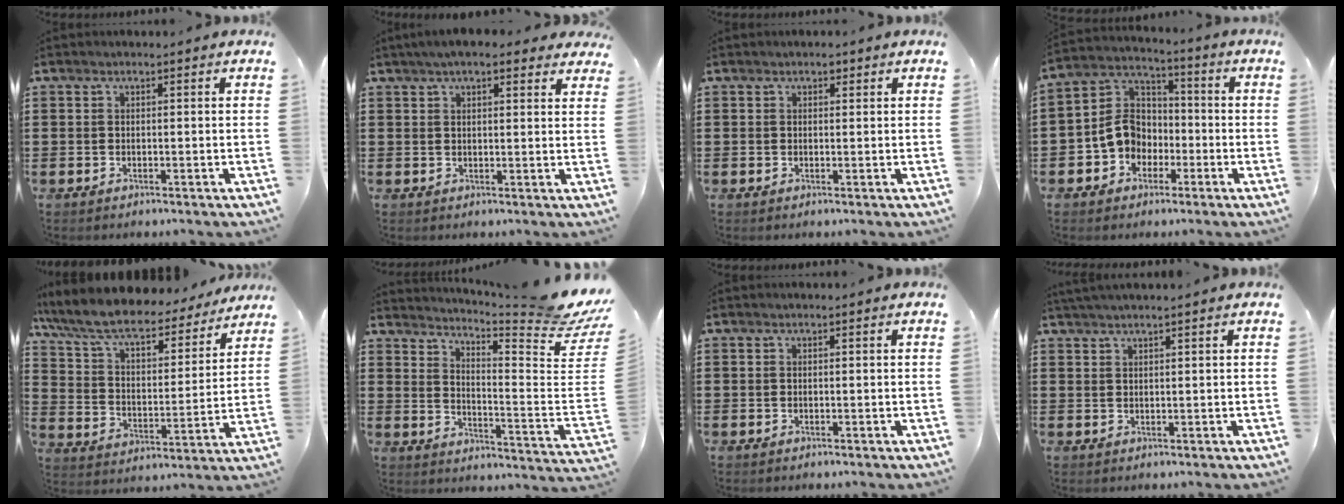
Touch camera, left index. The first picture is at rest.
{"total": 4.3, "force": [3.5, 1.5, 2.1], "torque": [-0.050, 0.005, 0.064]}
{"total": 1.2, "force": [0.6, 0.9, 0.4], "torque": [-0.010, 0.007, 0.010]}
{"total": 8.2, "force": [-2.4, 7.1, 3.3], "torque": [-0.103, 0.016, -0.053]}
{"total": 8.9, "force": [7.8, 1.8, 3.8], "torque": [-0.108, -0.047, 0.133]}
{"total": 7.0, "force": [6.0, 0.0, 3.5], "torque": [-0.072, -0.065, 0.096]}
{"total": 0.0}
{"total": 1.6, "force": [1.4, -0.3, 0.7], "torque": [-0.015, -0.001, 0.026]}